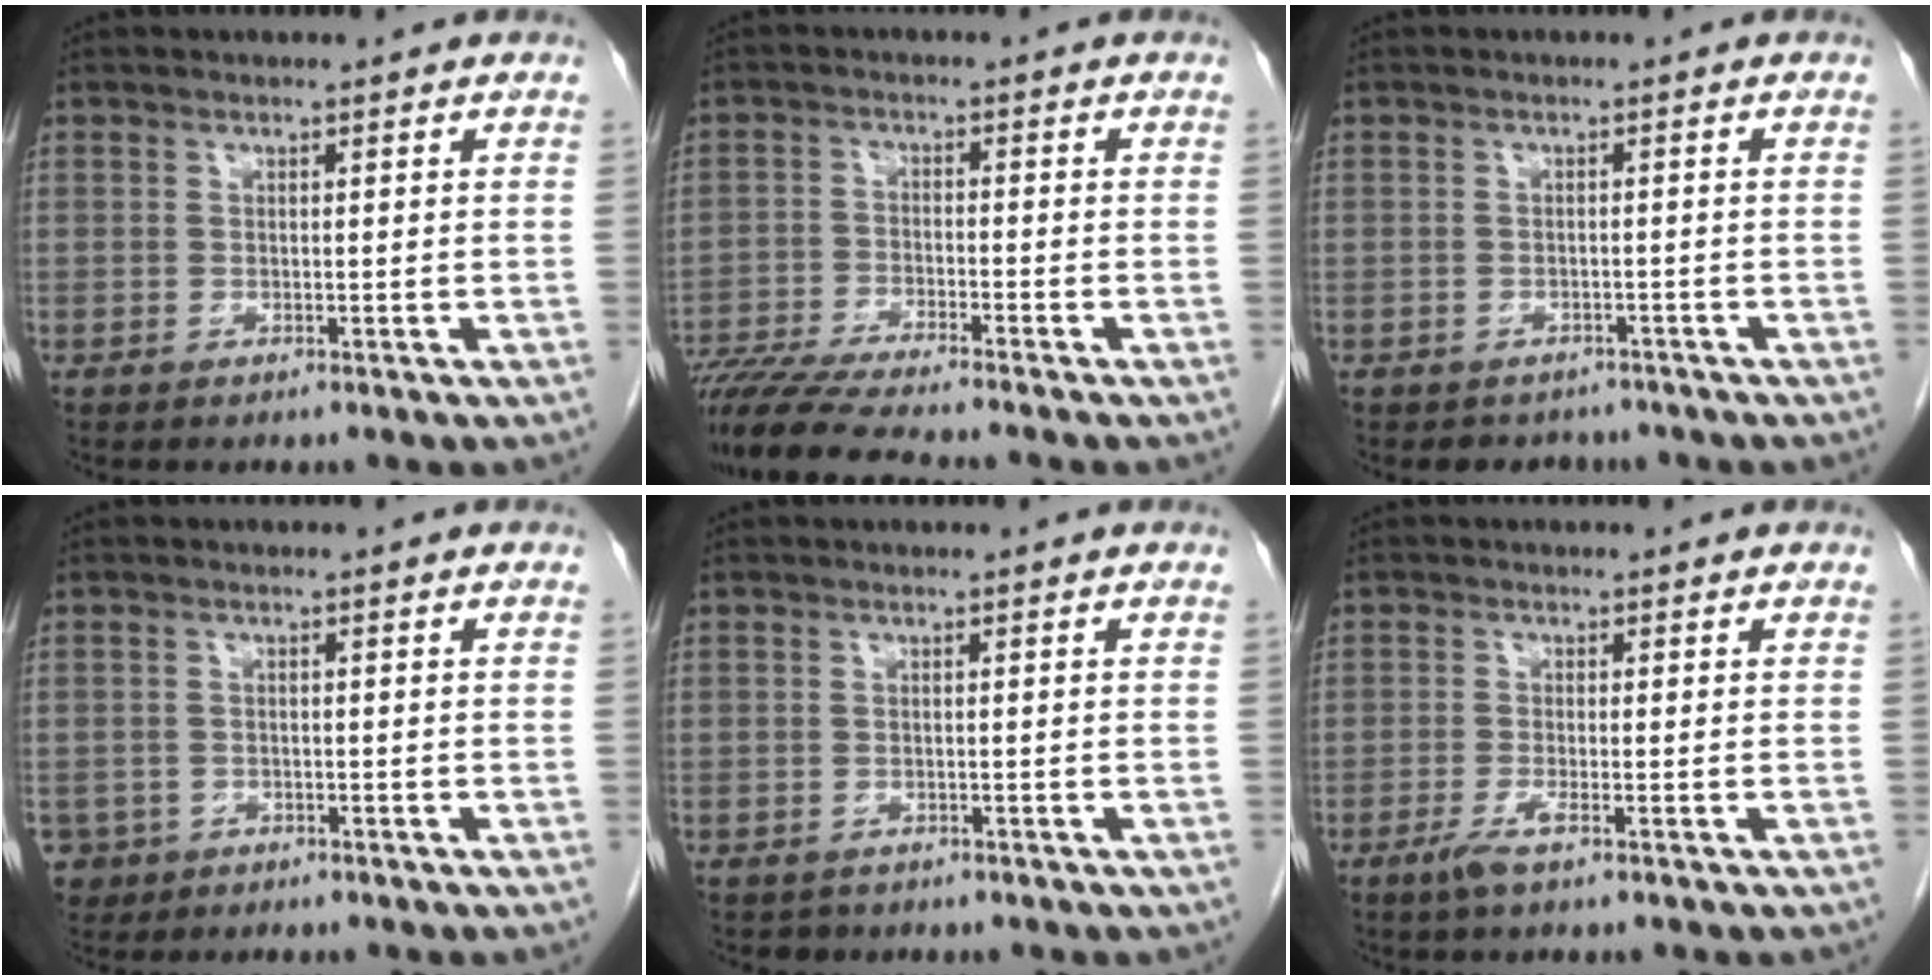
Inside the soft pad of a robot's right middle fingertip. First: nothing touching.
{"total": 10.6, "force": [-9.4, -0.6, 4.9], "torque": [-0.081, -0.026, -0.160]}
{"total": 3.4, "force": [-2.8, 1.9, 0.0], "torque": [-0.006, 0.008, -0.037]}
{"total": 3.2, "force": [-1.7, 2.8, 0.1], "torque": [0.000, 0.007, -0.026]}
{"total": 1.2, "force": [-0.9, 0.7, -0.2], "torque": [-0.006, 0.002, -0.014]}
{"total": 2.3, "force": [-1.4, -0.1, 1.8], "torque": [-0.040, -0.005, -0.030]}